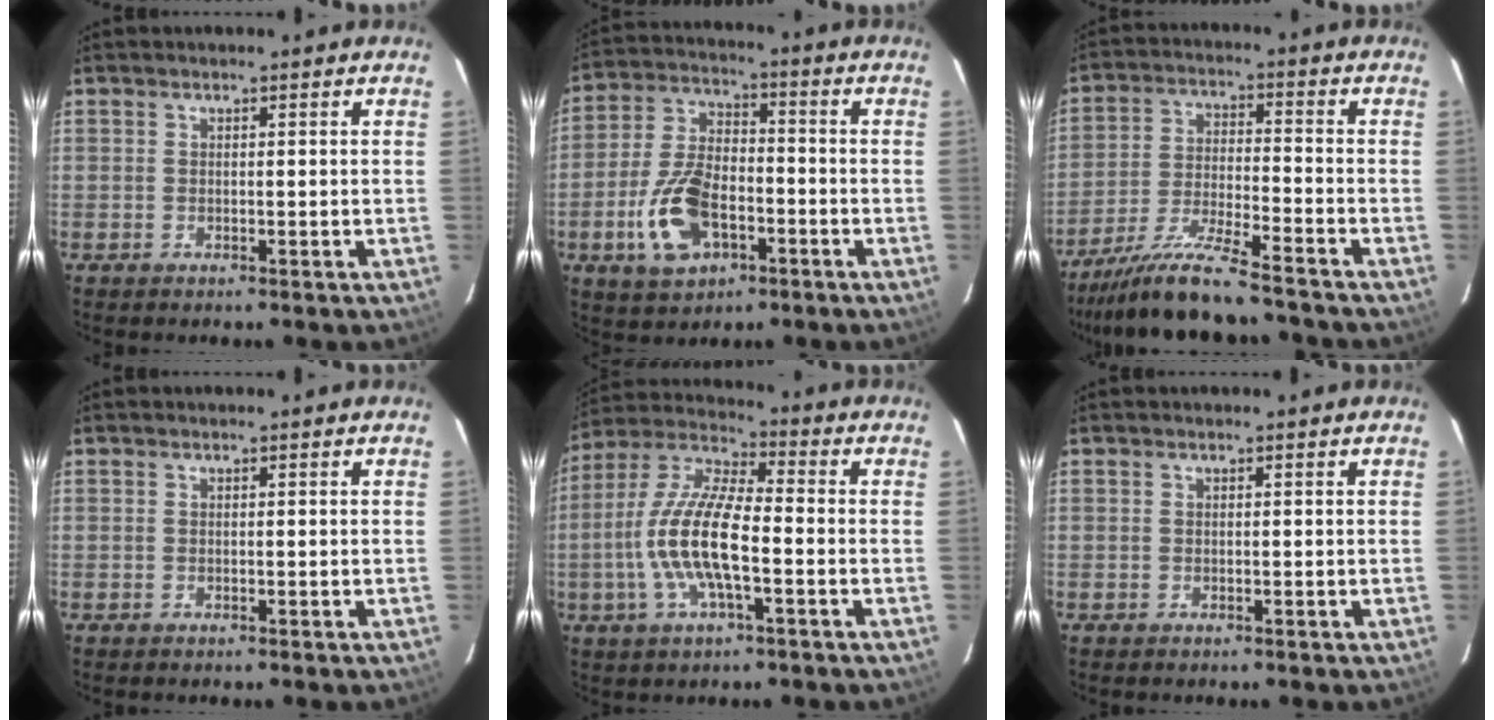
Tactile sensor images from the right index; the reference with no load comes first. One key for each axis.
{"total": 13.4, "fx": -5.2, "fy": 7.6, "fz": 9.8, "tx": -0.208, "ty": 0.006, "tz": -0.085}
{"total": 13.5, "fx": -12.2, "fy": 0.2, "fz": 5.8, "tx": -0.122, "ty": -0.018, "tz": -0.212}
{"total": 0.0}
{"total": 14.4, "fx": -3.5, "fy": 4.3, "fz": 13.3, "tx": -0.272, "ty": 0.001, "tz": -0.071}
{"total": 0.0}